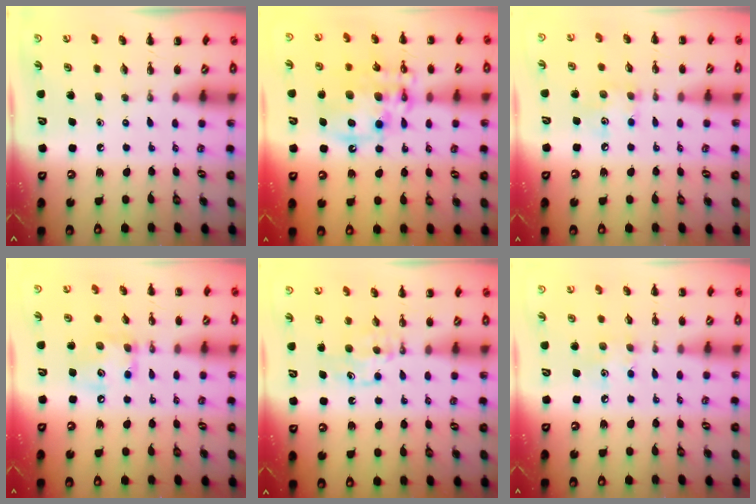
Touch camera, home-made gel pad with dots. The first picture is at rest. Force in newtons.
{"total": 14.3, "press": 13.9, "slide": 3.0}
{"total": 5.8, "press": 5.8, "slide": 0.5}
{"total": 10.1, "press": 10.1, "slide": 0.6}
{"total": 5.1, "press": 4.7, "slide": 1.7}
{"total": 6.4, "press": 6.3, "slide": 1.4}